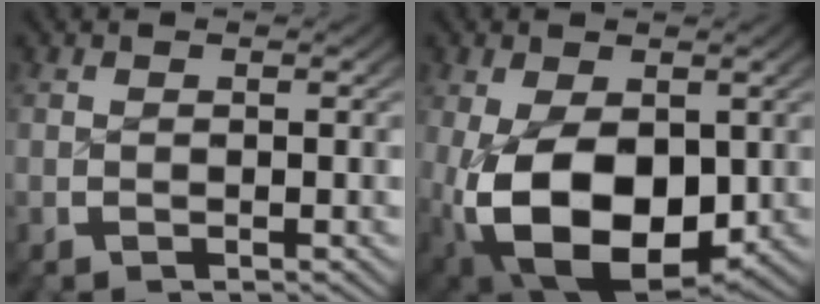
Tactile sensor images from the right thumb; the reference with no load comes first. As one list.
[{"total": 14.9, "force": [-3.2, 9.5, 11.1], "torque": [-0.241, -0.070, -0.013]}]